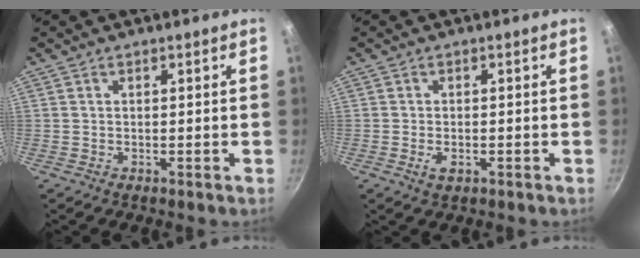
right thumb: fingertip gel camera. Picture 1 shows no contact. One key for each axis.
{"total": 2.6, "fx": -0.9, "fy": 1.4, "fz": 1.9, "tx": -0.037, "ty": 0.002, "tz": -0.017}